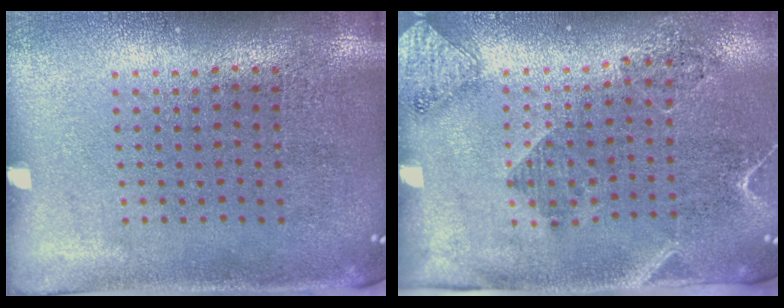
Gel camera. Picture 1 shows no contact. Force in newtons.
{"total": 1.8, "press": 1.6, "slide": 0.9}